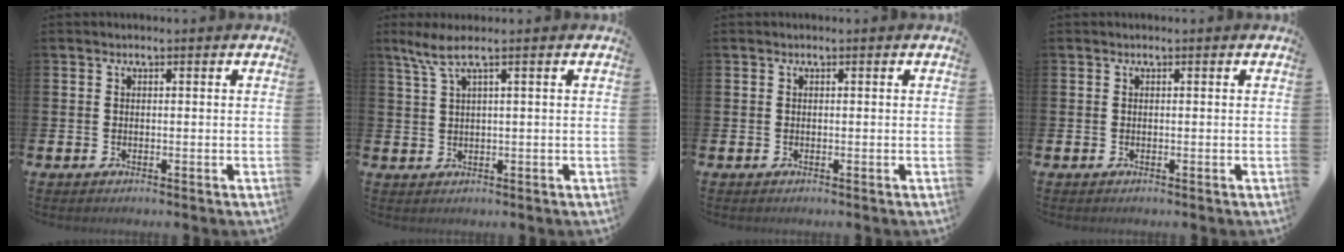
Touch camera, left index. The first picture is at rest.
{"total": 3.4, "force": [1.8, 0.0, 2.9], "torque": [-0.063, 0.004, 0.031]}
{"total": 0.0}
{"total": 0.0}